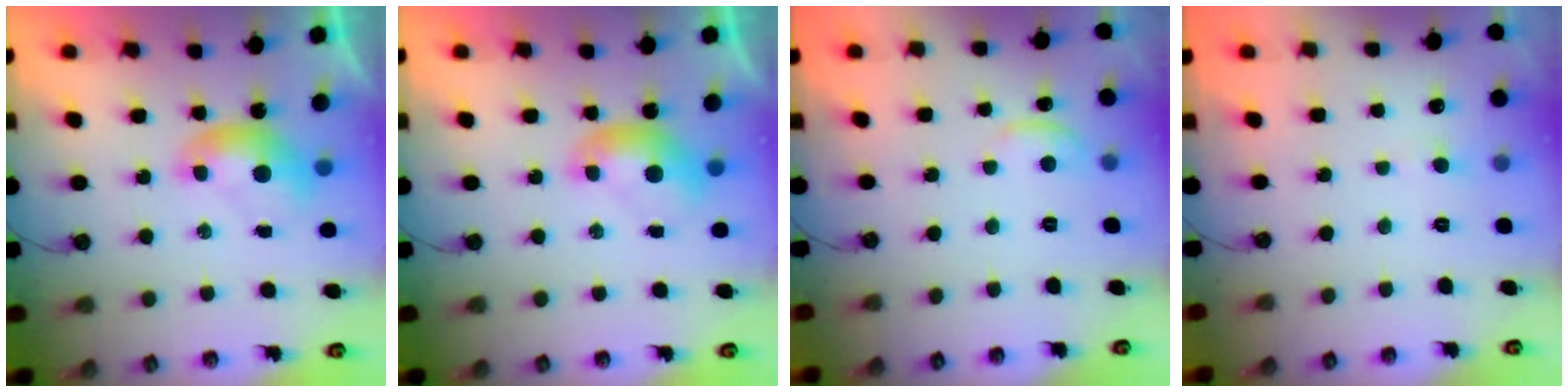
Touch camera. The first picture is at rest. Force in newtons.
{"total": 0.0}
{"total": 0.9, "press": 0.8, "slide": 0.4}
{"total": 1.3, "press": 1.1, "slide": 0.6}